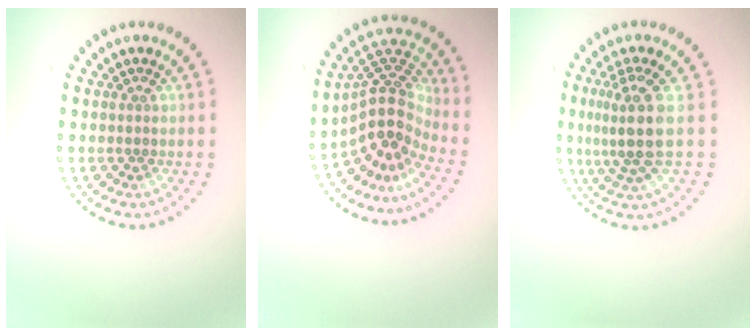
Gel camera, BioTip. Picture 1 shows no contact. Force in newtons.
{"total": 4.9, "press": 3.6, "slide": 3.4}
{"total": 4.0, "press": 3.1, "slide": 2.5}